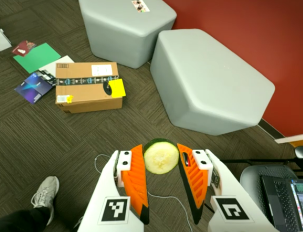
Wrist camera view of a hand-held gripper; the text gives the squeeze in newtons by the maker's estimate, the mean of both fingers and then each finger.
{"total": 10.2, "left": 10.3, "right": 10.0}